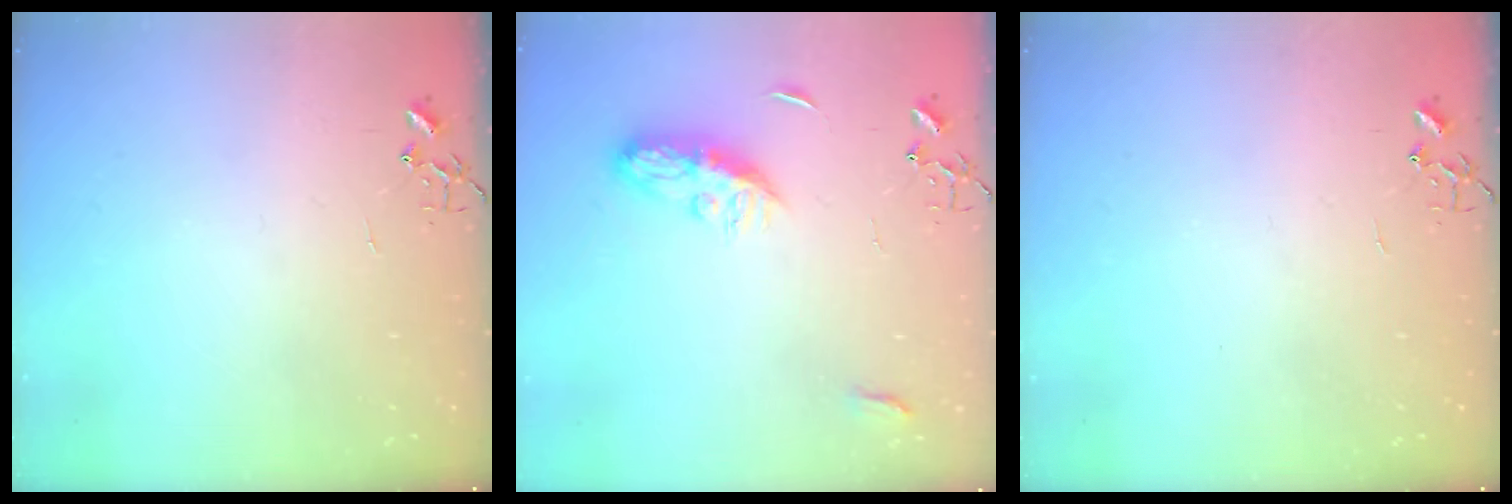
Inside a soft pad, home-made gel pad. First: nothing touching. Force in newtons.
{"total": 8.2, "press": 8.1, "slide": 0.6}
{"total": 0.0}